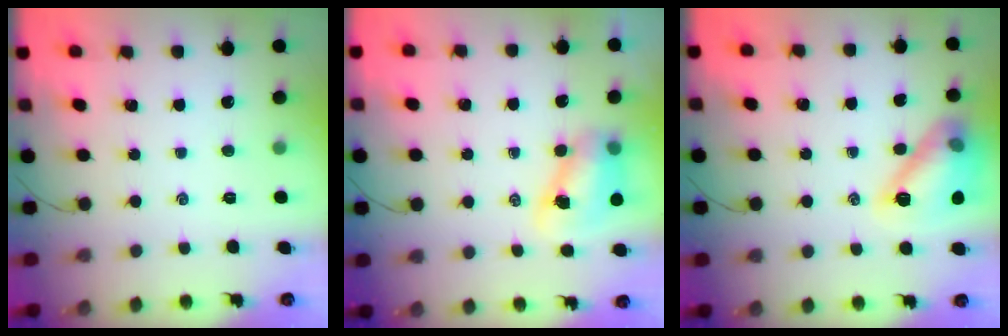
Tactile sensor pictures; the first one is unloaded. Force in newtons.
{"total": 7.9, "press": 7.8, "slide": 1.3}
{"total": 15.0, "press": 15.0, "slide": 0.1}